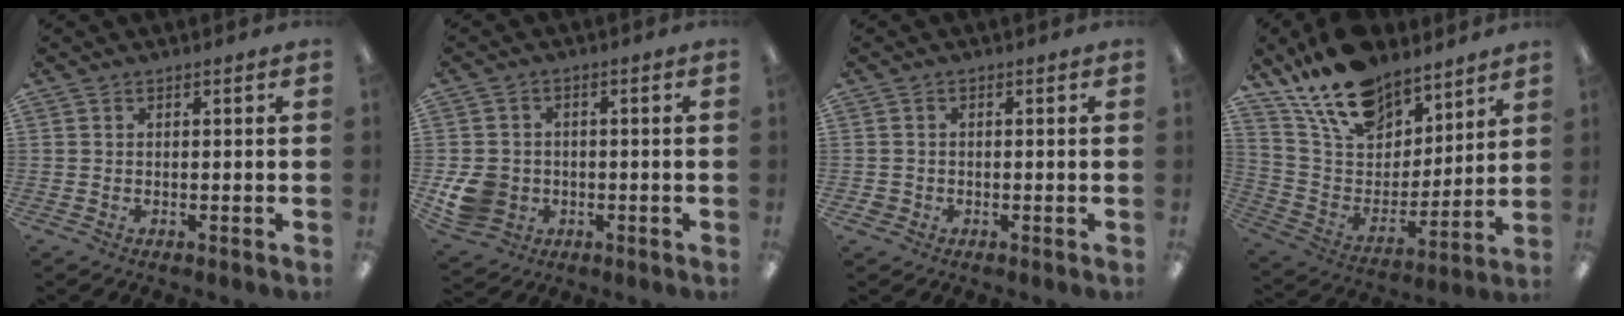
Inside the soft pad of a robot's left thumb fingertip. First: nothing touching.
{"total": 8.8, "force": [-1.8, 7.9, 3.5], "torque": [-0.073, 0.019, -0.029]}
{"total": 1.8, "force": [-0.6, 1.7, 0.2], "torque": [-0.005, 0.005, -0.014]}
{"total": 18.6, "force": [14.2, 9.5, 7.3], "torque": [-0.151, -0.084, 0.262]}